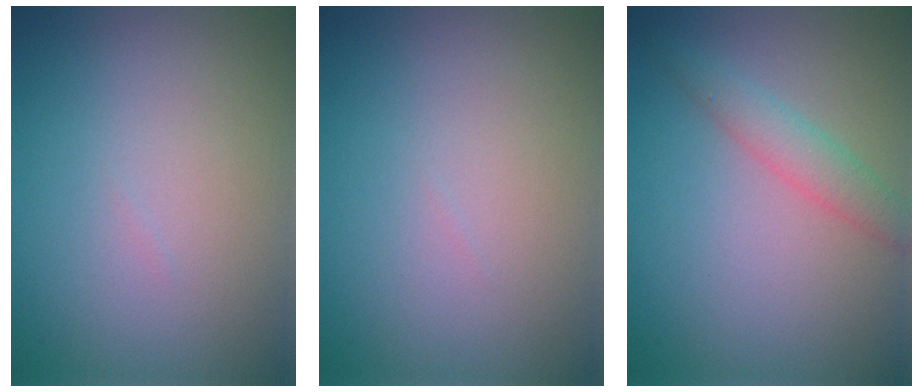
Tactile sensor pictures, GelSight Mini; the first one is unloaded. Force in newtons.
{"total": 0.0}
{"total": 2.3, "press": 2.3, "slide": 0.0}